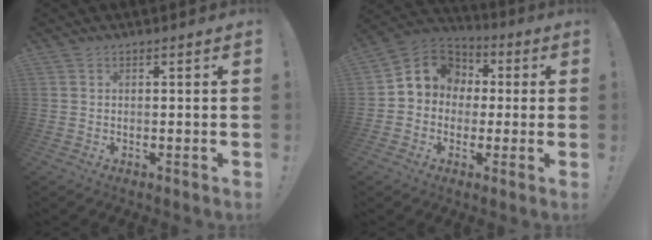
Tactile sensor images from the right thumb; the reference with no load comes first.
{"total": 9.7, "force": [1.1, 8.9, 3.7], "torque": [-0.048, 0.004, 0.030]}